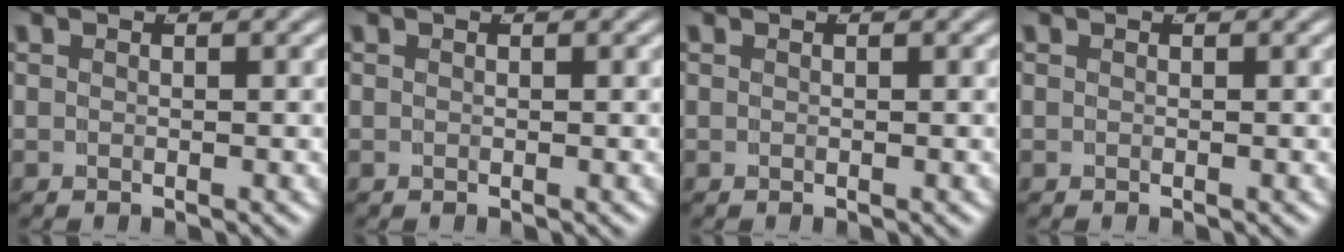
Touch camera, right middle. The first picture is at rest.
{"total": 0.0}
{"total": 0.0}
{"total": 0.0}